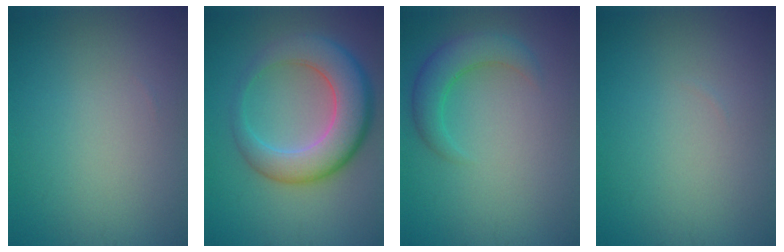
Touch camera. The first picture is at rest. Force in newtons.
{"total": 7.7, "press": 7.7, "slide": 0.3}
{"total": 3.4, "press": 3.4, "slide": 0.2}
{"total": 0.0}